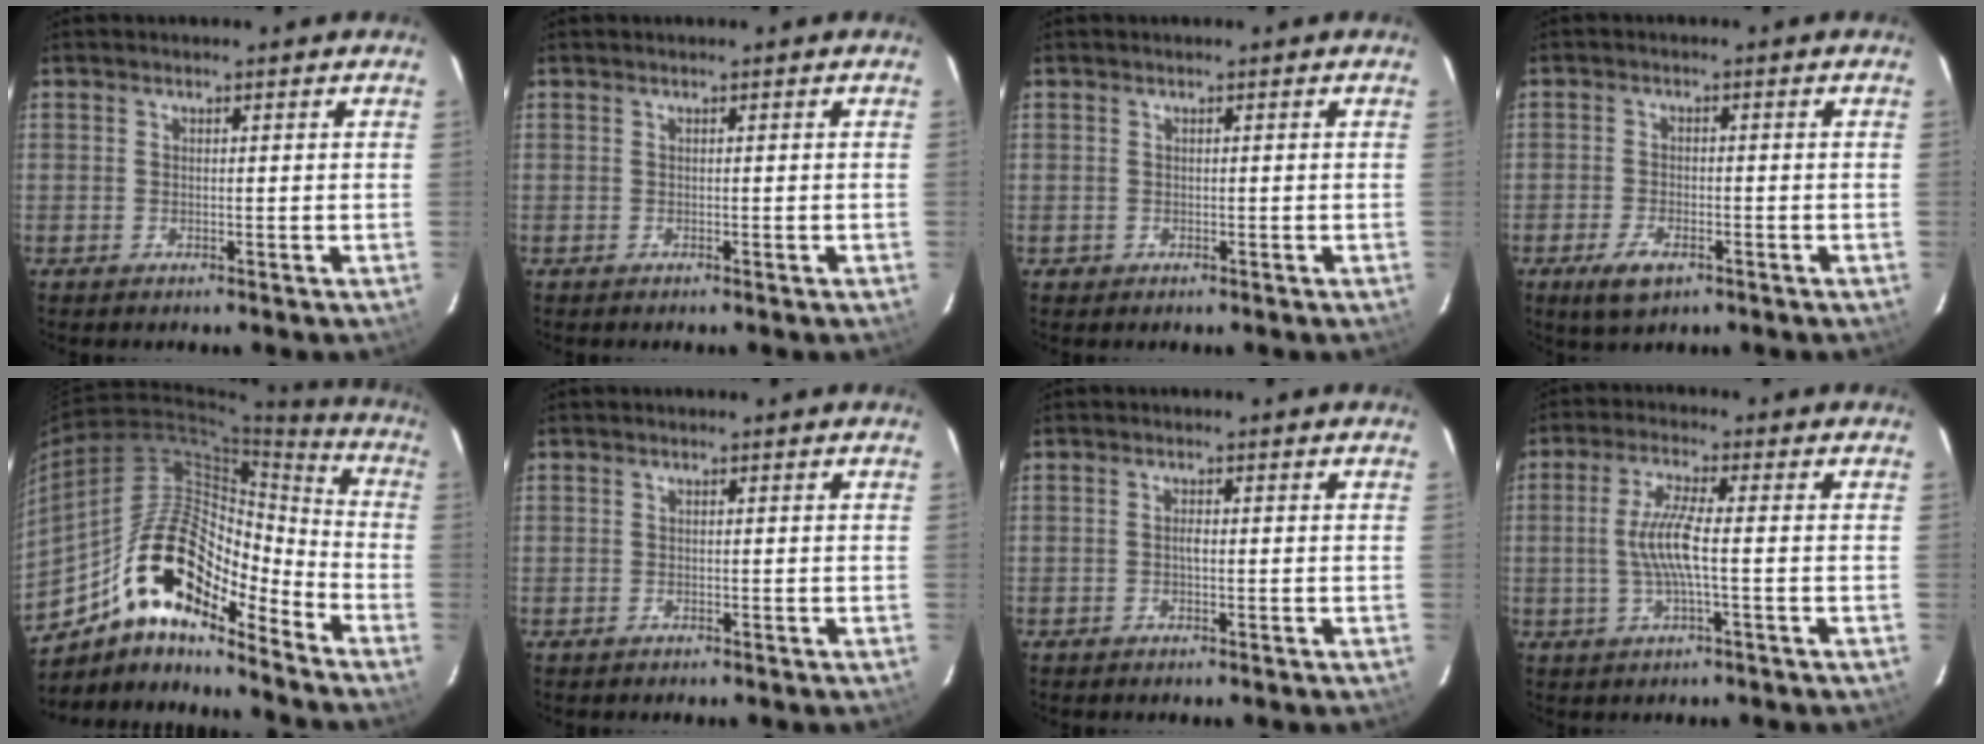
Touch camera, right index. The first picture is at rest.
{"total": 0.0}
{"total": 1.1, "force": [-0.2, 1.0, 0.0], "torque": [-0.001, 0.002, 0.001]}
{"total": 5.2, "force": [-2.9, 2.4, 3.5], "torque": [-0.087, -0.010, -0.051]}
{"total": 19.9, "force": [-13.2, 7.2, 13.1], "torque": [-0.229, 0.006, -0.244]}
{"total": 0.8, "force": [-0.4, 0.6, -0.3], "torque": [0.001, 0.002, -0.004]}
{"total": 0.9, "force": [-0.3, 0.4, 0.8], "torque": [-0.012, 0.004, -0.006]}
{"total": 6.7, "force": [-1.0, 0.2, 6.6], "torque": [-0.136, -0.001, -0.017]}